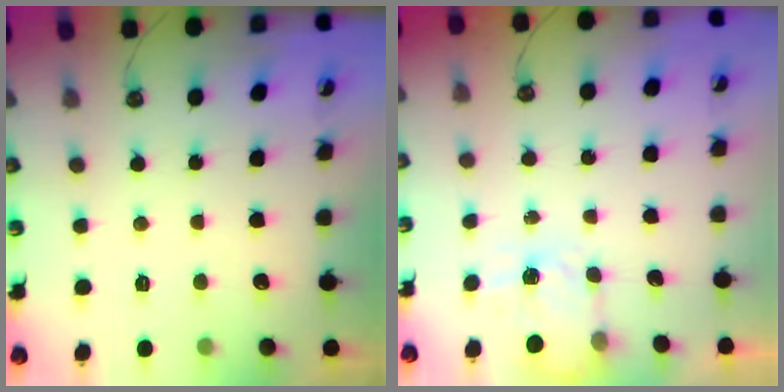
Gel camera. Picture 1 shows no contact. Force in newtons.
{"total": 4.0, "press": 3.9, "slide": 0.7}